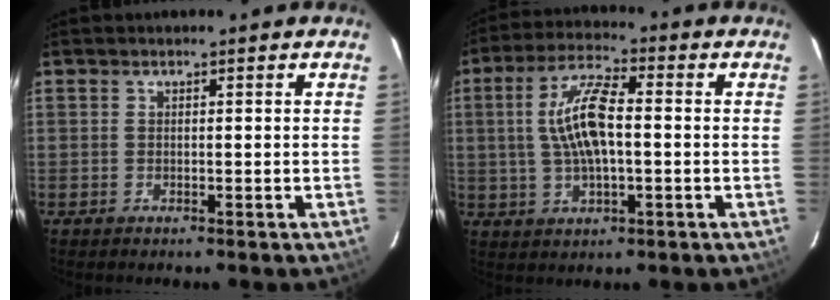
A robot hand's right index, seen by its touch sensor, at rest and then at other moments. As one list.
[{"total": 10.9, "force": [0.4, 3.8, 10.2], "torque": [-0.200, 0.012, 0.009]}]